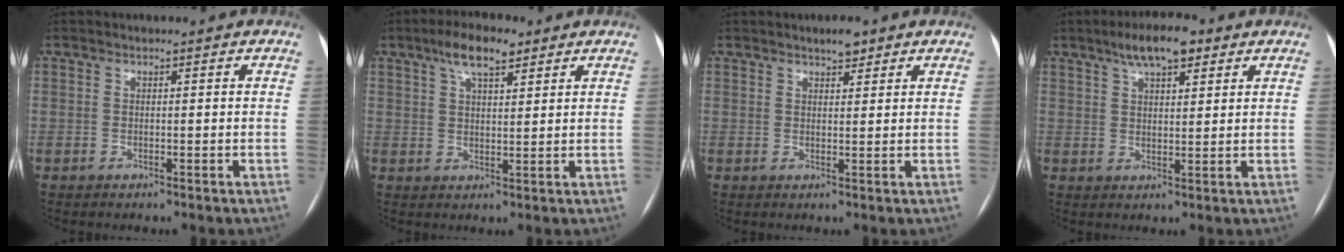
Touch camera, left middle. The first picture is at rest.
{"total": 5.1, "force": [3.3, 2.1, 3.2], "torque": [-0.057, 0.013, 0.056]}
{"total": 2.4, "force": [1.9, 0.8, 1.2], "torque": [-0.021, 0.002, 0.028]}
{"total": 7.2, "force": [4.7, 2.2, 5.0], "torque": [-0.088, 0.013, 0.076]}